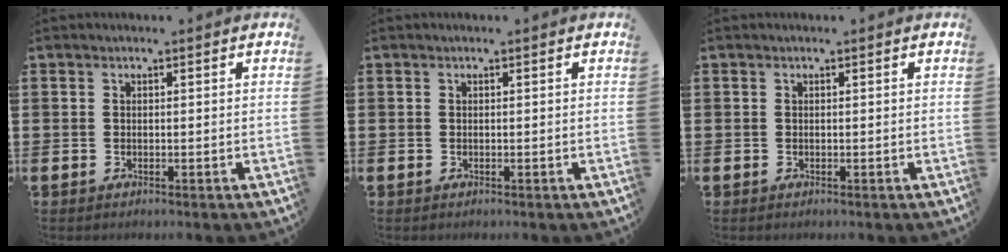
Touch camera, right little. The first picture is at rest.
{"total": 0.0}
{"total": 0.0}